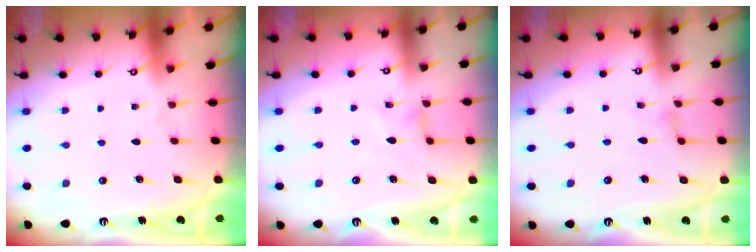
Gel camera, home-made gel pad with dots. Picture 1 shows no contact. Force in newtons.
{"total": 0.0}
{"total": 1.4, "press": 1.3, "slide": 0.3}